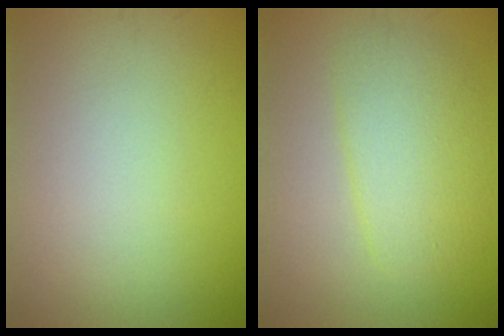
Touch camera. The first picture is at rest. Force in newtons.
{"total": 4.2, "press": 4.2, "slide": 0.2}